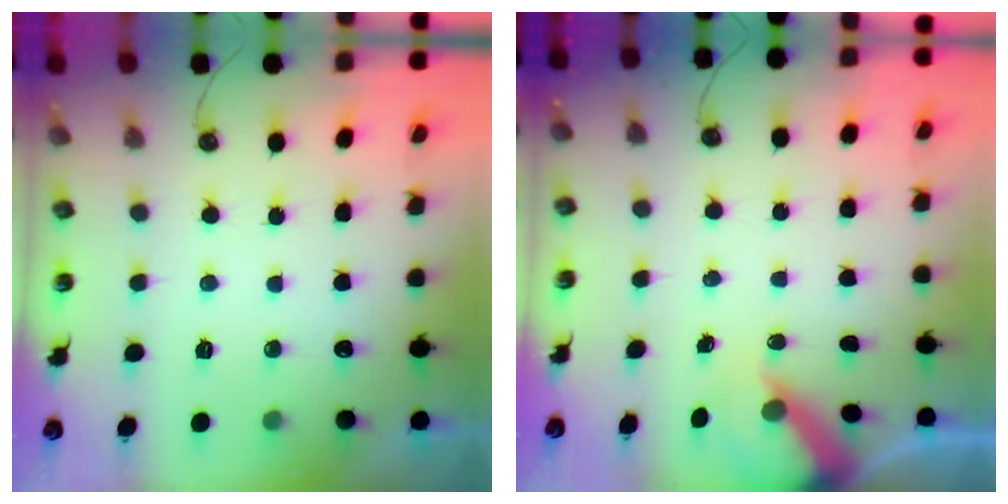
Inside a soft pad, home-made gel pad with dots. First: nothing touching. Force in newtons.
{"total": 6.1, "press": 6.1, "slide": 0.6}